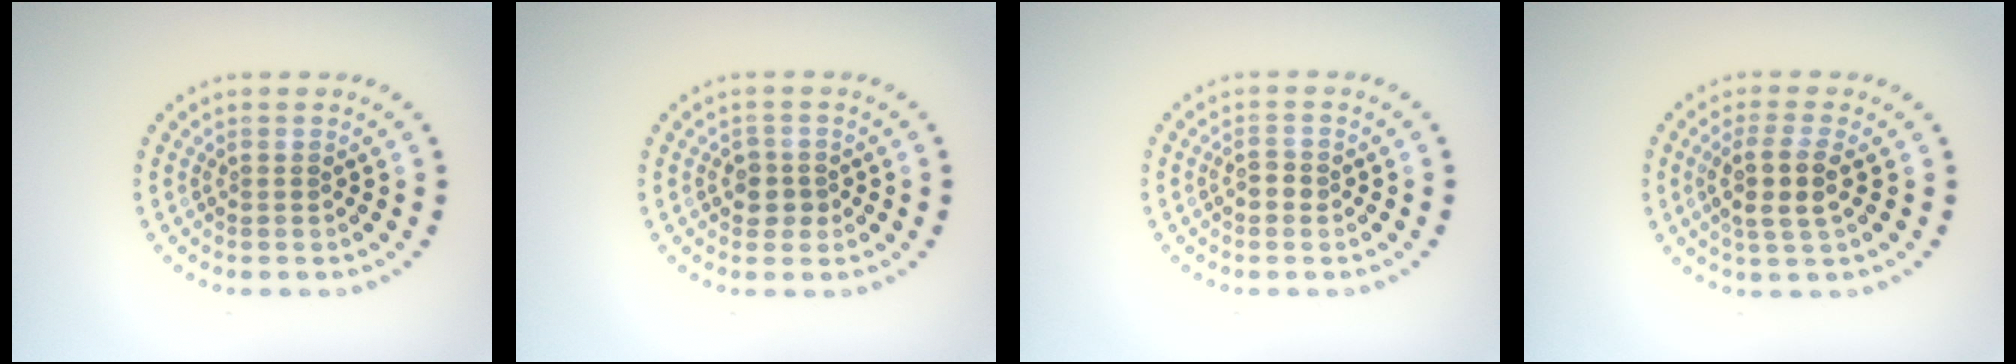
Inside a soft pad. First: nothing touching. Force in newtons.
{"total": 1.9, "press": 1.7, "slide": 0.6}
{"total": 1.3, "press": 1.3, "slide": 0.0}
{"total": 3.2, "press": 2.9, "slide": 1.5}